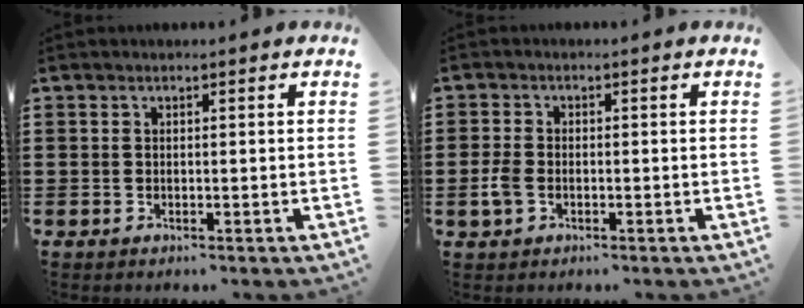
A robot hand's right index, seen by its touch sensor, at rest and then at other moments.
{"total": 2.9, "force": [-1.0, 1.8, 2.1], "torque": [-0.061, -0.007, -0.023]}